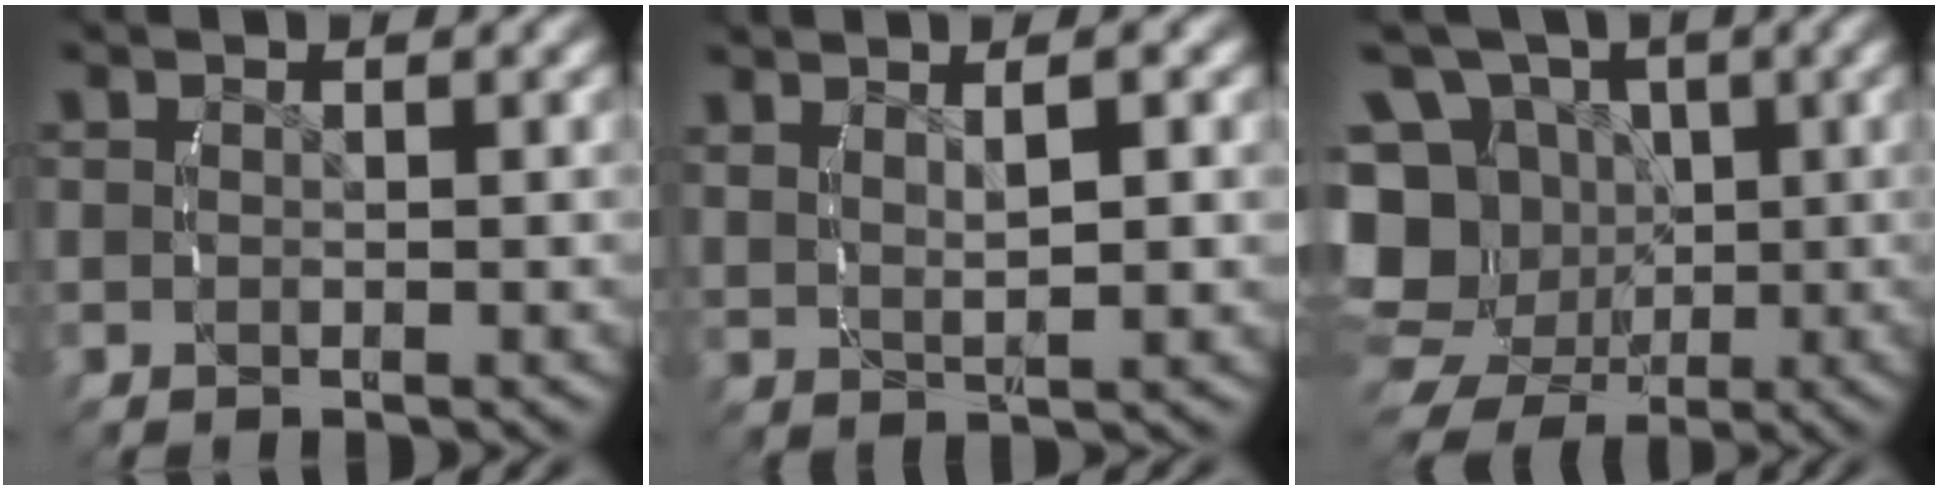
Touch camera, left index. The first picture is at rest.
{"total": 4.3, "force": [2.3, 1.3, 3.4], "torque": [-0.047, 0.012, 0.042]}
{"total": 16.2, "force": [-1.0, 14.4, 7.5], "torque": [-0.163, -0.050, -0.015]}